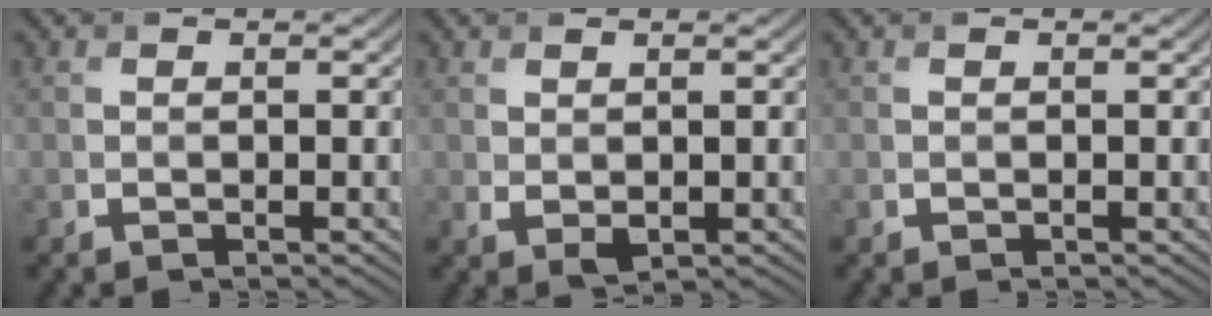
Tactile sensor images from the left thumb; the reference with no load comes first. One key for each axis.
{"total": 1.4, "fx": 0.4, "fy": 0.9, "fz": 1.1, "tx": -0.025, "ty": -0.007, "tz": 0.015}
{"total": 0.0}